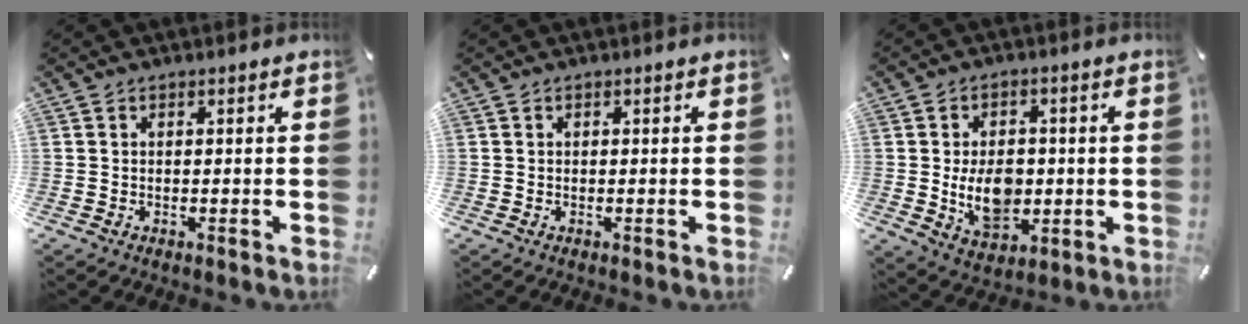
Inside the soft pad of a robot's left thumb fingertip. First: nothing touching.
{"total": 0.0}
{"total": 10.0, "force": [-0.6, 7.1, 7.0], "torque": [-0.117, -0.004, -0.013]}